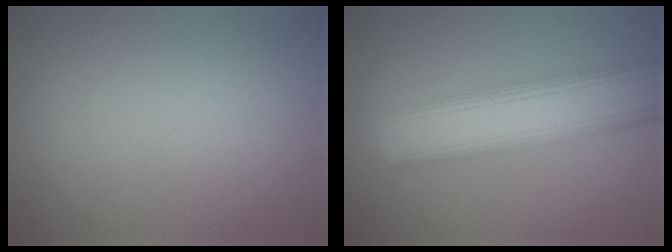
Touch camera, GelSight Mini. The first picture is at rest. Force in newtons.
{"total": 9.0, "press": 9.0, "slide": 0.3}